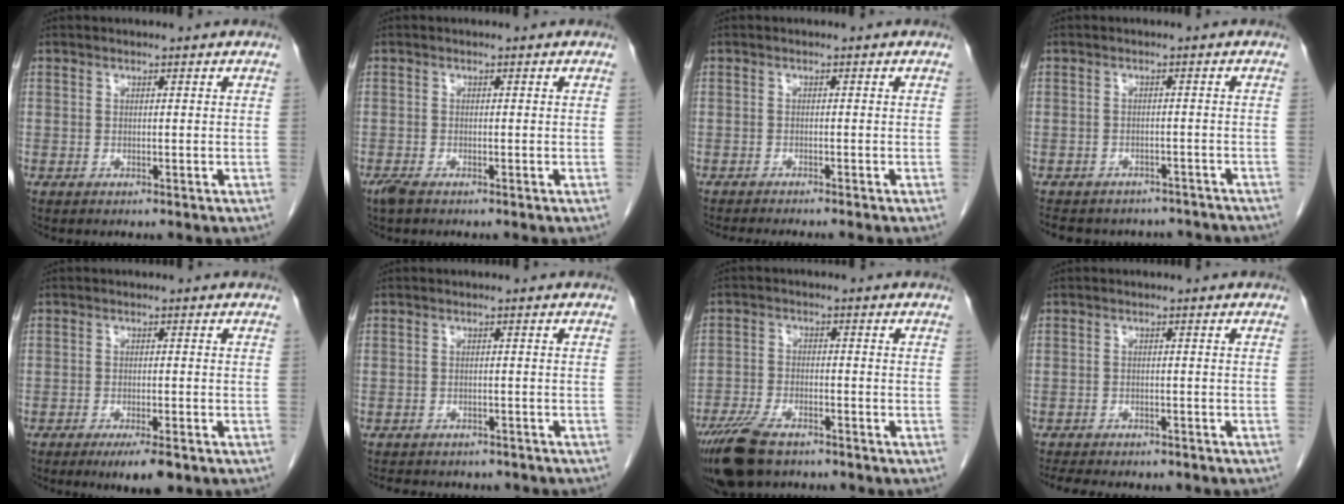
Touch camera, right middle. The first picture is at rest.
{"total": 1.7, "force": [-1.2, 0.4, 1.0], "torque": [-0.028, -0.006, -0.024]}
{"total": 6.1, "force": [-5.4, -0.3, 2.8], "torque": [-0.015, -0.012, -0.080]}
{"total": 13.8, "force": [-12.1, 5.8, 3.6], "torque": [-0.071, 0.014, -0.132]}
{"total": 5.0, "force": [-3.2, 0.8, 3.7], "torque": [-0.054, -0.010, -0.045]}
{"total": 10.9, "force": [-9.3, 4.2, 3.8], "torque": [-0.068, 0.007, -0.103]}
{"total": 9.3, "force": [-6.9, 3.5, 5.2], "torque": [-0.099, -0.014, -0.120]}
{"total": 11.1, "force": [-9.4, 3.4, 4.8], "torque": [-0.076, 0.000, -0.116]}